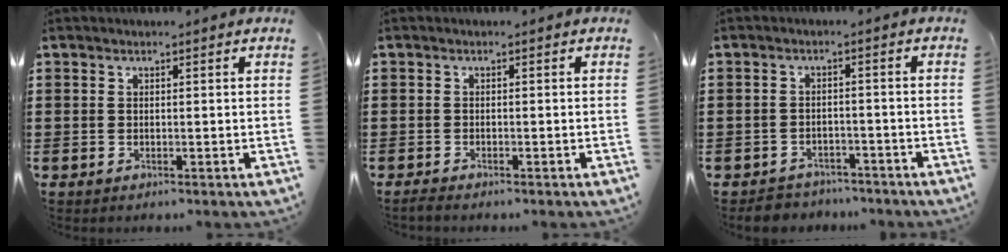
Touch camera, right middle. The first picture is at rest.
{"total": 0.7, "force": [-0.7, 0.1, 0.2], "torque": [-0.007, -0.004, -0.013]}
{"total": 2.9, "force": [-2.8, 0.7, -0.2], "torque": [-0.005, 0.003, -0.063]}